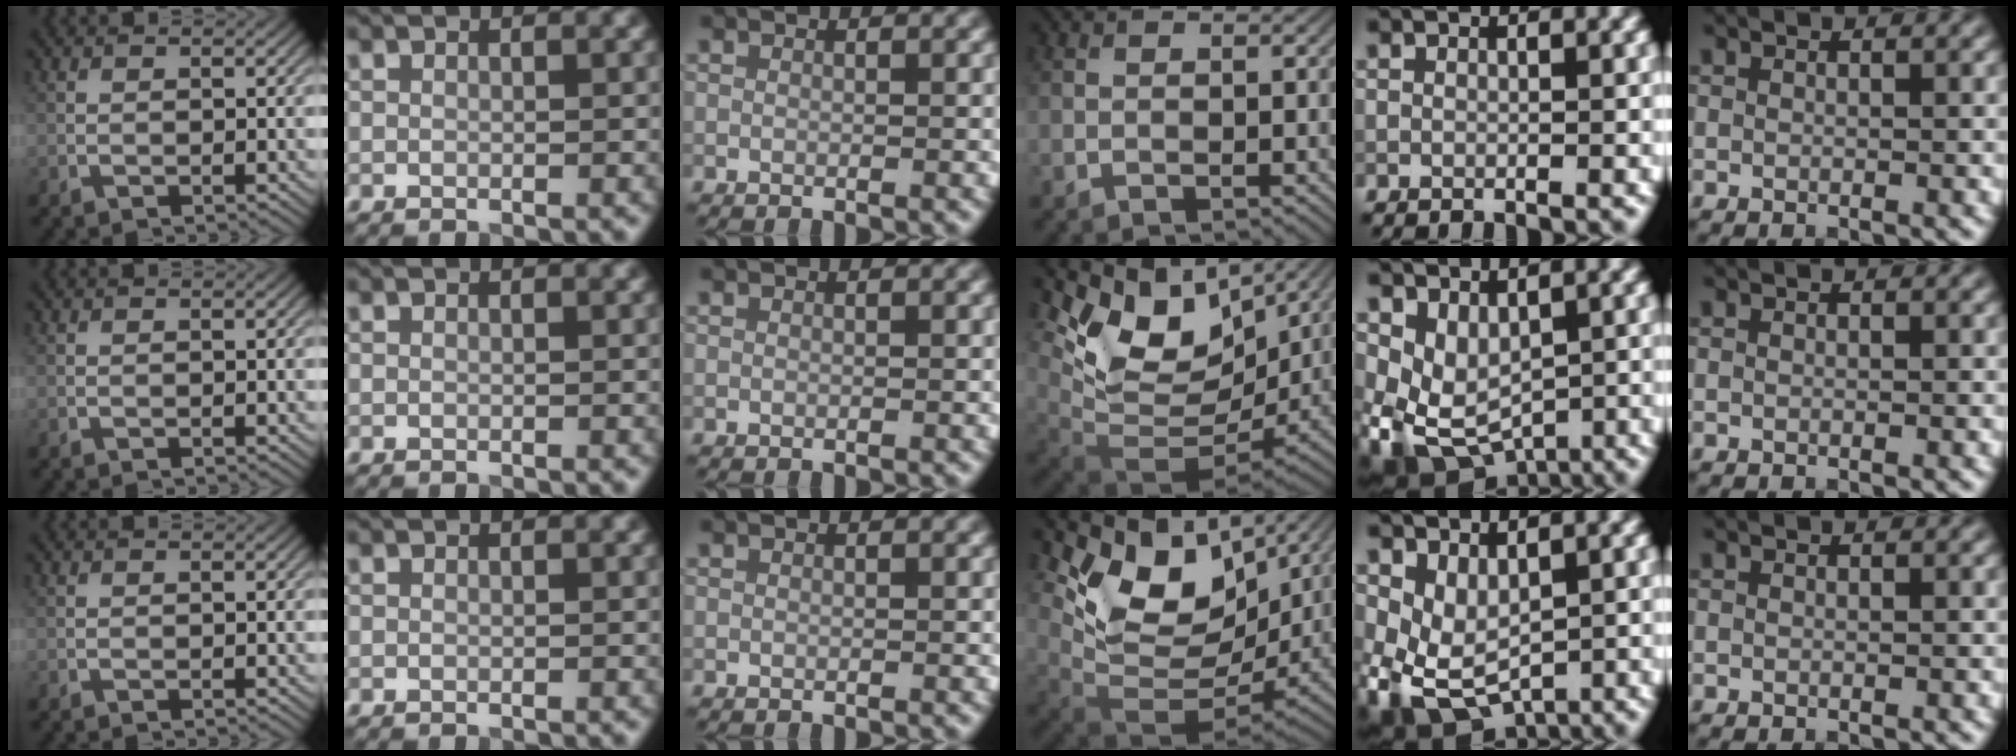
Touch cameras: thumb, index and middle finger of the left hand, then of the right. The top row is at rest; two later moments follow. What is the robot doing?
{"motion": "lift_and_place", "object": "coin"}